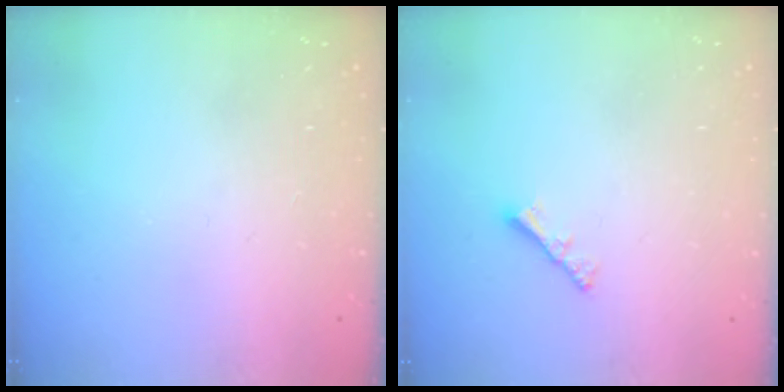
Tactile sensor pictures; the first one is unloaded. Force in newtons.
{"total": 2.2, "press": 2.1, "slide": 0.6}